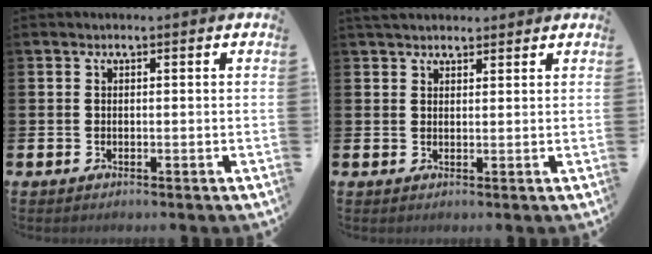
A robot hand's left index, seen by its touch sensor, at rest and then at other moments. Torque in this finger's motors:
{"motor_torque": [1.04, -1.10, 0.13, 0.07]}